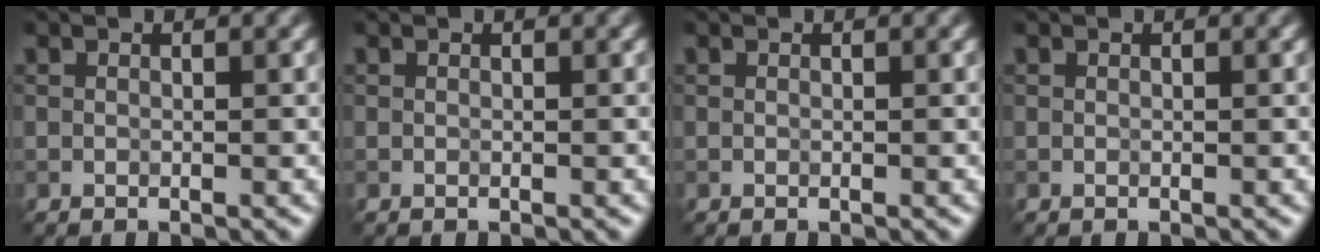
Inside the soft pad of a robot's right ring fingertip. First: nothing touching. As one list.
[{"total": 0.0}, {"total": 0.0}, {"total": 0.0}]